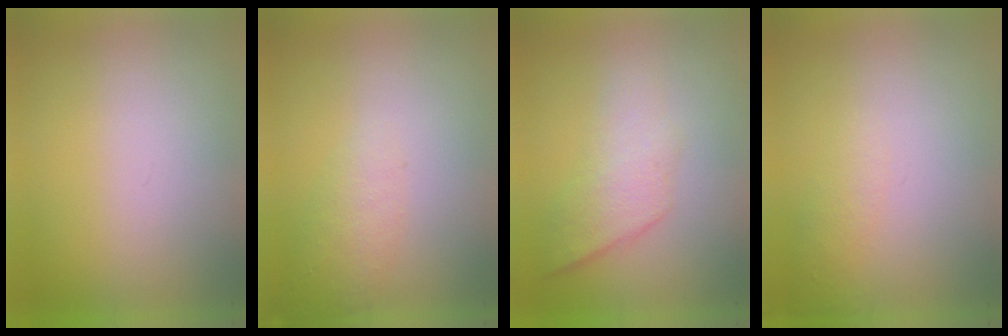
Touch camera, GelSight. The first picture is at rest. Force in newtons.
{"total": 2.0}
{"total": 2.2}
{"total": 1.3}